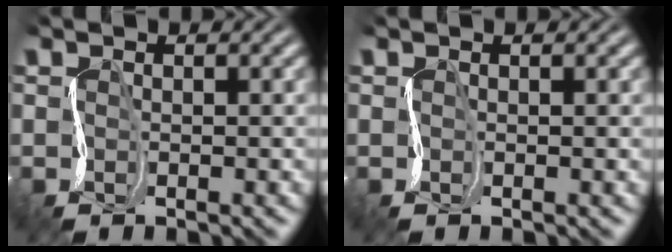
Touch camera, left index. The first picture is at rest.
{"total": 0.0}